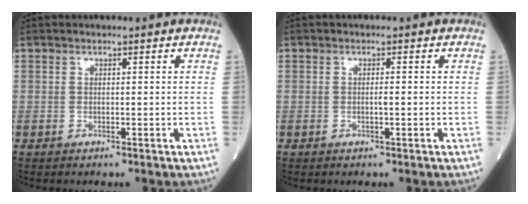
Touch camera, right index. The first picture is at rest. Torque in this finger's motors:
{"motor_torque": [-0.08, -0.02, -0.02, 0.00]}